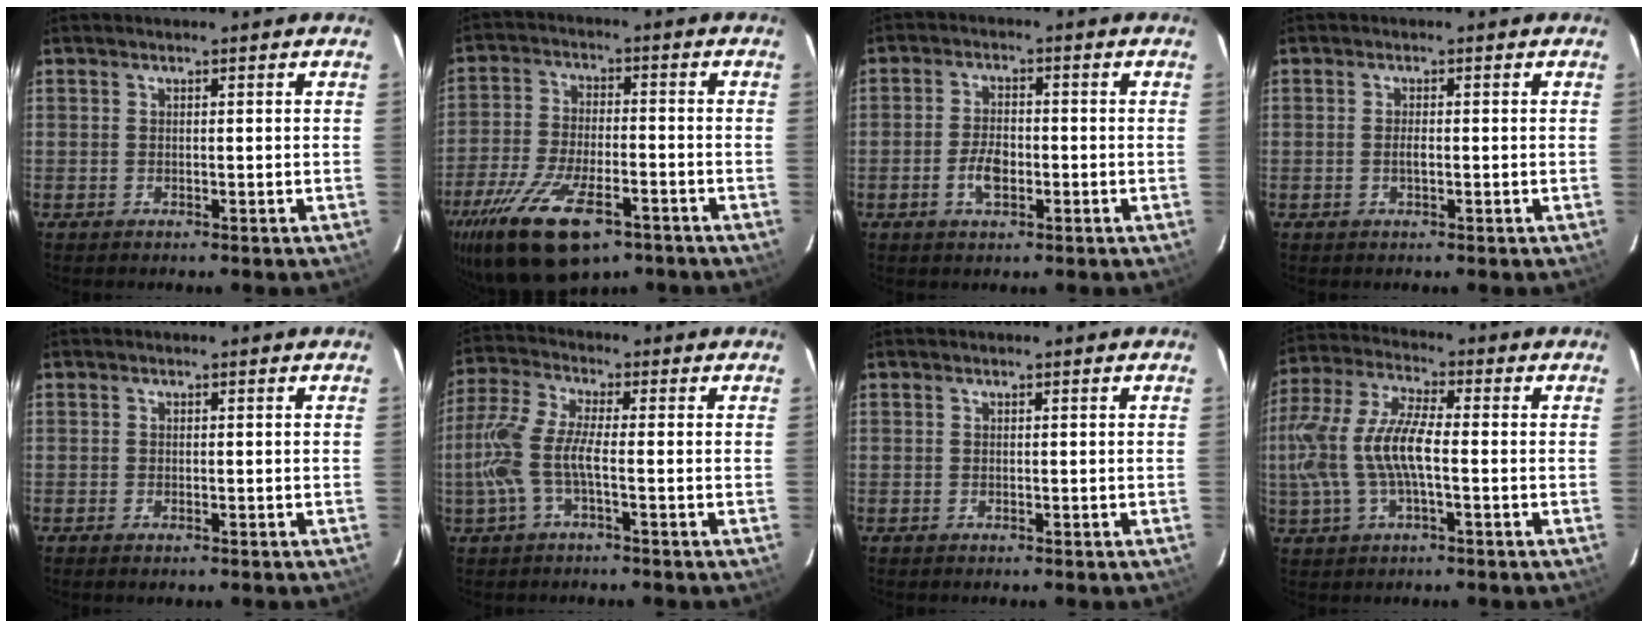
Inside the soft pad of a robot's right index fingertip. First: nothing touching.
{"total": 19.9, "force": [-12.0, 8.5, 13.4], "torque": [-0.285, -0.048, -0.202]}
{"total": 4.9, "force": [-1.7, 2.6, 3.8], "torque": [-0.079, 0.002, -0.028]}
{"total": 1.3, "force": [-0.3, 0.4, 1.2], "torque": [-0.023, -0.001, -0.006]}
{"total": 0.8, "force": [-0.5, 0.4, 0.5], "torque": [-0.008, -0.003, -0.009]}
{"total": 9.0, "force": [-2.3, 2.0, 8.4], "torque": [-0.198, 0.001, -0.045]}
{"total": 0.0}
{"total": 14.2, "force": [-1.6, 4.9, 13.2], "torque": [-0.272, 0.003, -0.031]}